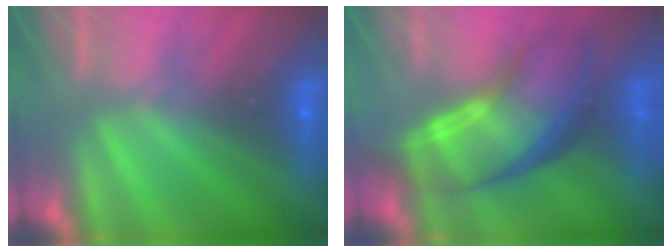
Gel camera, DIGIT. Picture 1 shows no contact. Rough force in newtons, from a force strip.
{"total": 8.1}